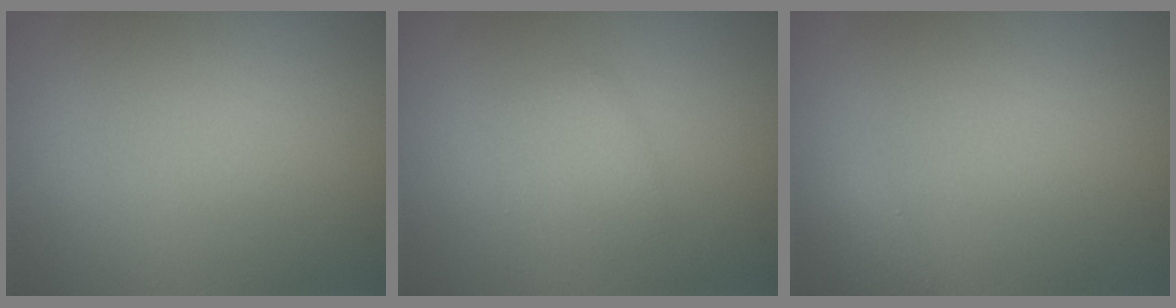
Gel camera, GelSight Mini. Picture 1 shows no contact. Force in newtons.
{"total": 1.8, "press": 1.8, "slide": 0.1}
{"total": 0.8, "press": 0.8, "slide": 0.0}